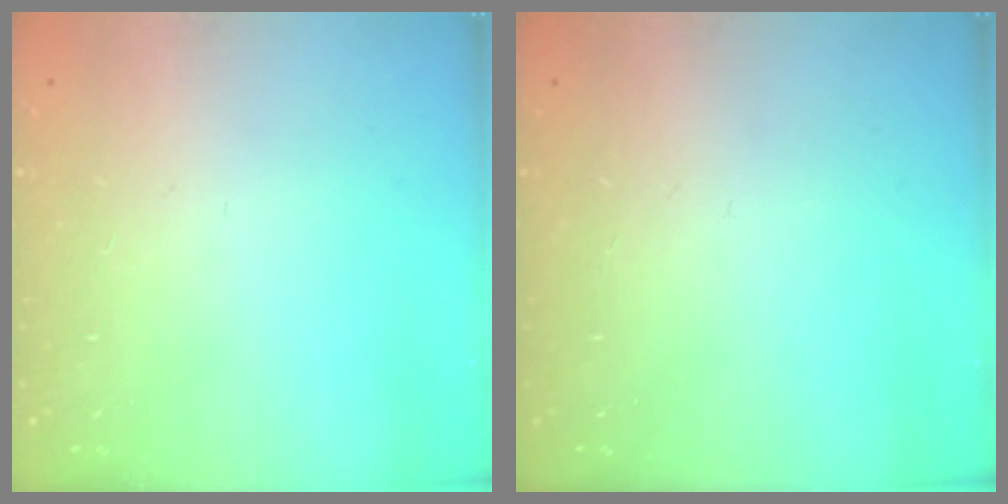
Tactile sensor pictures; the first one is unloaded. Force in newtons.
{"total": 0.0}